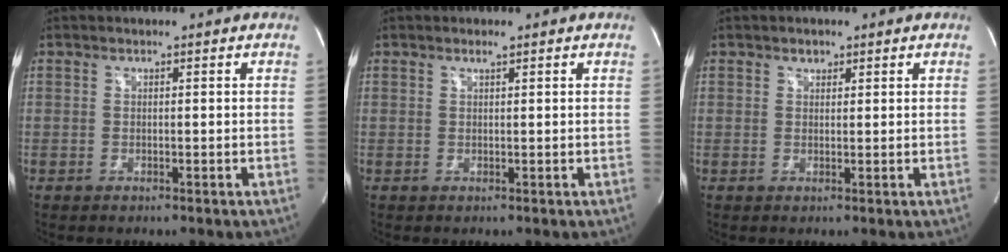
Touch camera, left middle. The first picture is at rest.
{"total": 0.8, "force": [0.6, 0.0, 0.5], "torque": [-0.011, 0.000, 0.011]}
{"total": 1.3, "force": [0.9, 0.9, 0.4], "torque": [-0.005, -0.001, 0.013]}